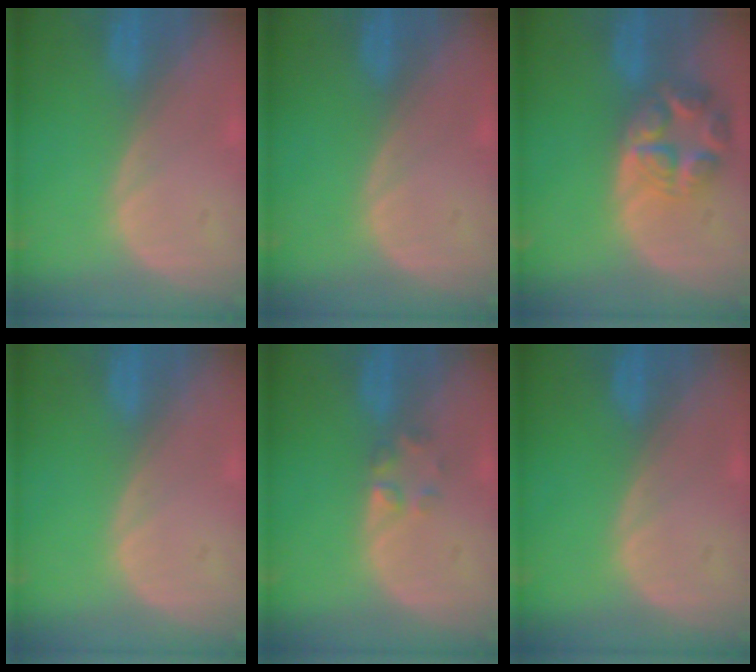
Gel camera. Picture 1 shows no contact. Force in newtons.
{"total": 0.0}
{"total": 7.6, "press": 6.7, "slide": 3.6}
{"total": 0.0}
{"total": 2.0, "press": 2.0, "slide": 0.2}
{"total": 0.0}